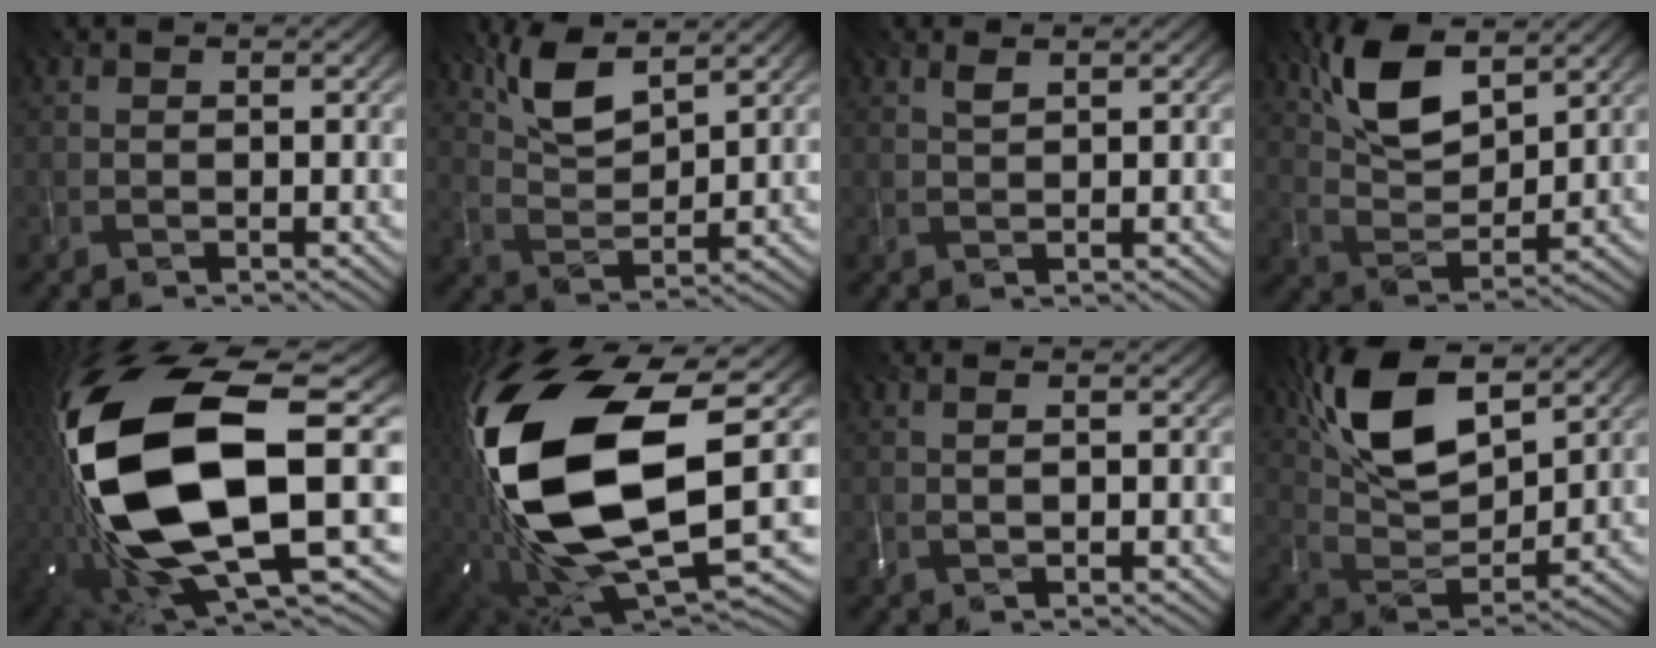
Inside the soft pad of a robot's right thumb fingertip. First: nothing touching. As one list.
[{"total": 6.9, "force": [4.6, 2.2, 4.6], "torque": [-0.105, 0.000, 0.096]}, {"total": 1.1, "force": [0.7, 0.3, 0.8], "torque": [-0.023, 0.001, 0.016]}, {"total": 9.6, "force": [5.6, 4.0, 6.6], "torque": [-0.146, 0.004, 0.115]}, {"total": 21.5, "force": [-1.3, 8.9, 19.5], "torque": [-0.431, -0.080, 0.006]}, {"total": 20.9, "force": [1.1, 11.2, 17.6], "torque": [-0.407, -0.045, 0.029]}, {"total": 1.1, "force": [0.3, 0.1, 1.1], "torque": [-0.026, 0.005, 0.004]}, {"total": 13.8, "force": [7.5, 5.7, 10.2], "torque": [-0.225, 0.012, 0.147]}]